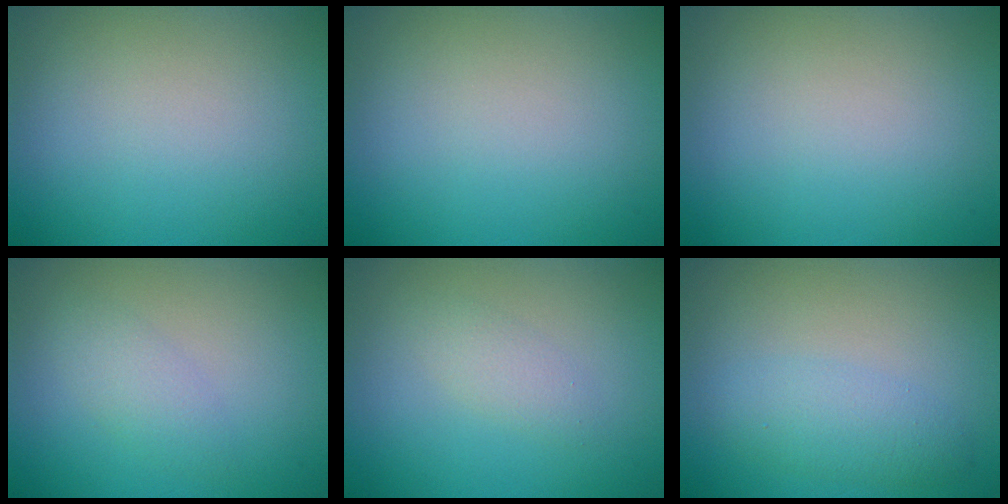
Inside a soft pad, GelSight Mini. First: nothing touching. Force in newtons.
{"total": 0.0}
{"total": 0.0}
{"total": 1.9, "press": 1.9, "slide": 0.2}
{"total": 1.5, "press": 1.5, "slide": 0.1}
{"total": 2.6, "press": 2.6, "slide": 0.1}